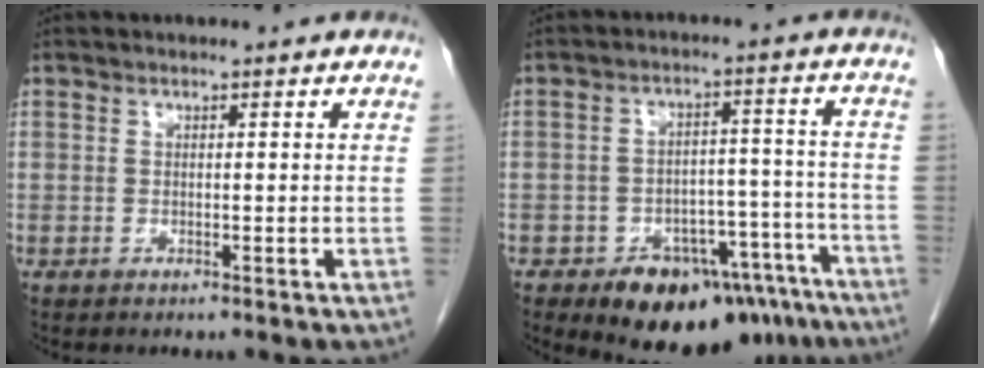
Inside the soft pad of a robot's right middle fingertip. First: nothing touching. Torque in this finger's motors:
{"motor_torque": [1.07, -1.06, 0.11, 0.09]}